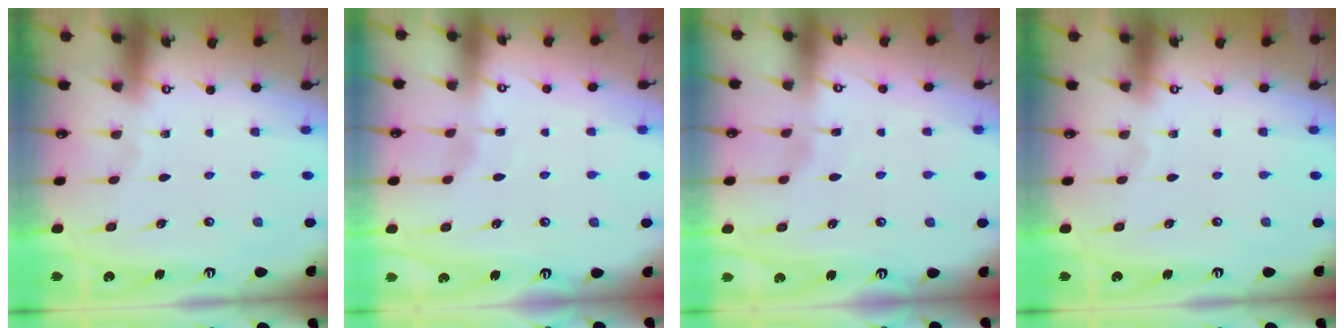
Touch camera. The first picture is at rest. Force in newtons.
{"total": 3.3, "press": 3.3, "slide": 0.4}
{"total": 3.3, "press": 3.3, "slide": 0.4}
{"total": 0.0}